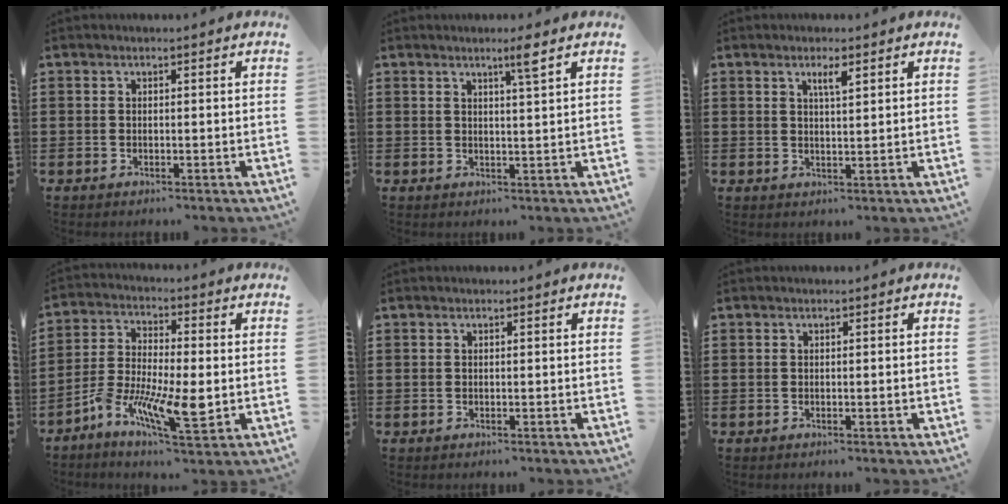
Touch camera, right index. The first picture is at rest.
{"total": 3.1, "force": [2.1, -0.5, 2.3], "torque": [-0.030, -0.012, 0.030]}
{"total": 2.5, "force": [1.4, 0.5, 2.1], "torque": [-0.035, -0.001, 0.021]}
{"total": 10.5, "force": [-4.2, 2.8, 9.2], "torque": [-0.190, -0.006, -0.078]}
{"total": 0.0}
{"total": 0.6, "force": [-0.1, 0.0, 0.6], "torque": [-0.010, -0.002, -0.001]}